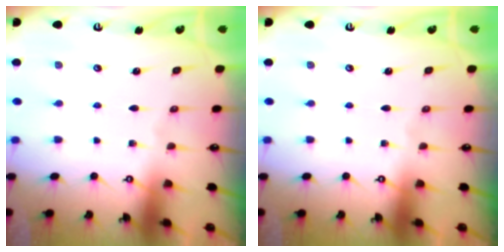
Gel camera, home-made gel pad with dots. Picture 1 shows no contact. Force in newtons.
{"total": 0.0}